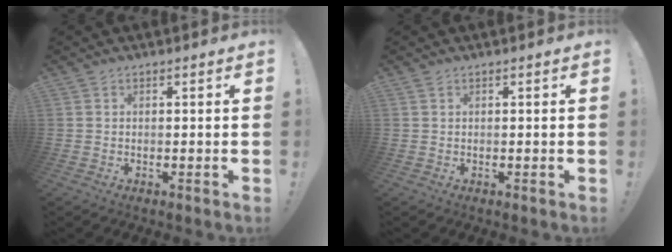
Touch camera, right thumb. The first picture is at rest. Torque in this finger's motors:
{"motor_torque": [-0.01, 0.16, 0.12, -0.08, 0.04]}